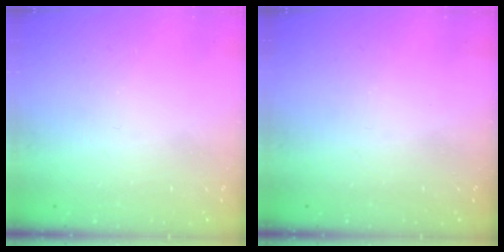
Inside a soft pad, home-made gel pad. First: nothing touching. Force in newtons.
{"total": 0.0}